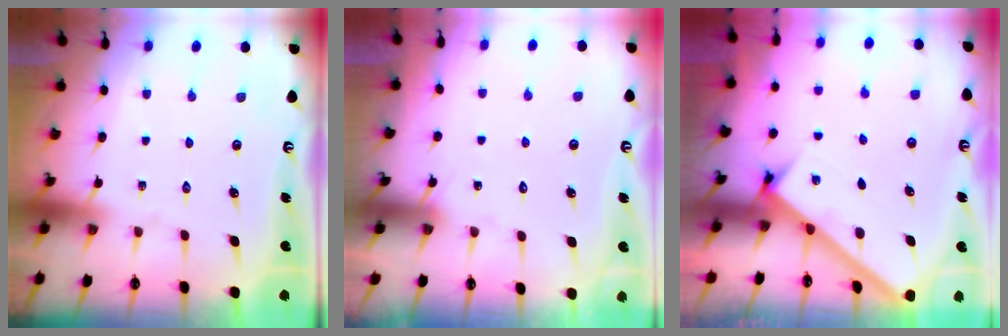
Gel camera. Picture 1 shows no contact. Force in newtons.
{"total": 3.4, "press": 3.4, "slide": 0.3}
{"total": 2.8, "press": 2.7, "slide": 0.3}